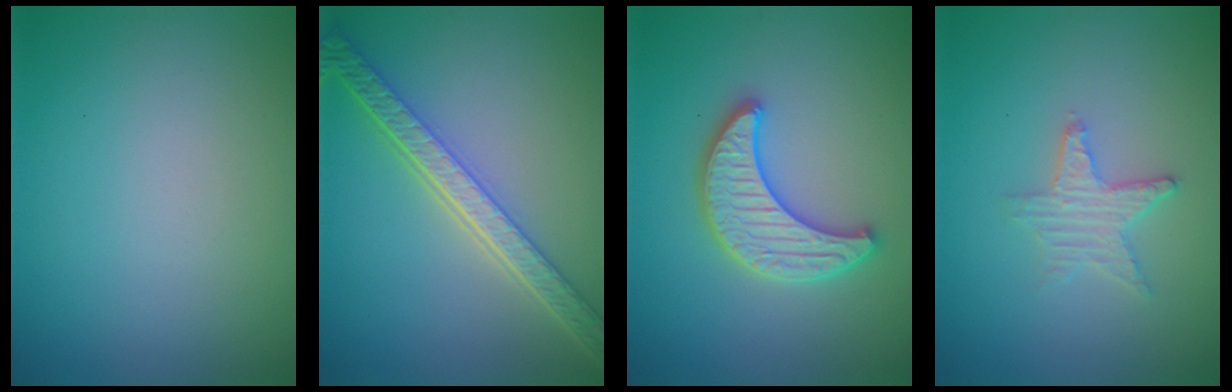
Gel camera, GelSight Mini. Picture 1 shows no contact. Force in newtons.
{"total": 5.6, "press": 4.3, "slide": 3.5}
{"total": 4.0, "press": 3.9, "slide": 0.8}
{"total": 2.3, "press": 2.2, "slide": 0.4}